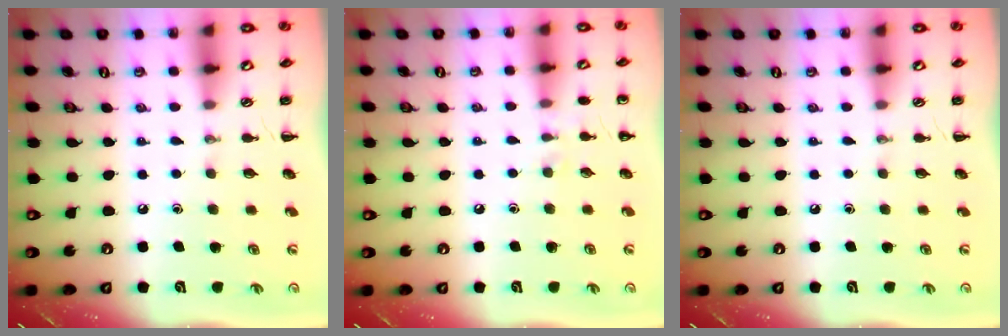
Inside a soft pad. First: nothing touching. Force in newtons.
{"total": 5.5, "press": 5.2, "slide": 1.8}
{"total": 0.0}